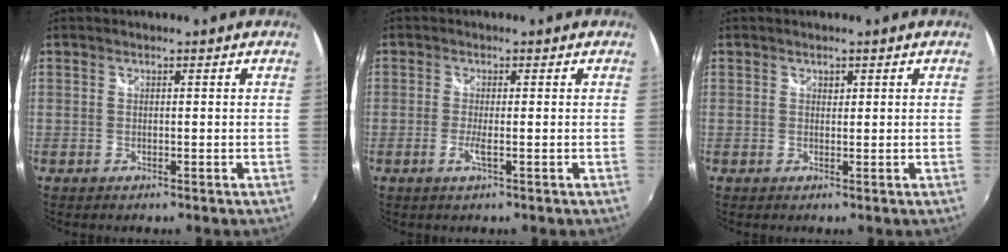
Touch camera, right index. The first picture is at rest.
{"total": 2.0, "force": [-0.7, -0.2, 1.9], "torque": [-0.040, -0.004, -0.014]}
{"total": 0.7, "force": [0.4, 0.5, 0.1], "torque": [-0.002, 0.000, 0.006]}